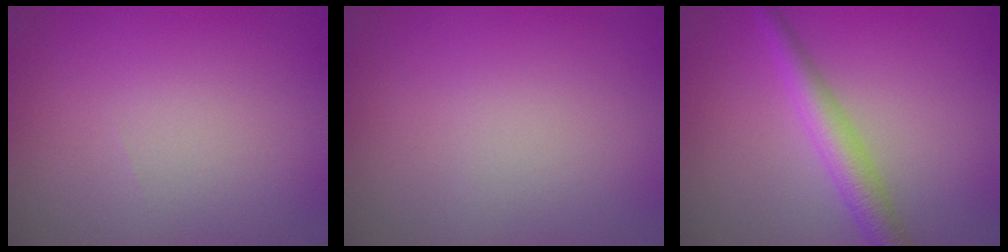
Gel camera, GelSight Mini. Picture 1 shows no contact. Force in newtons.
{"total": 0.0}
{"total": 3.4, "press": 3.4, "slide": 0.0}